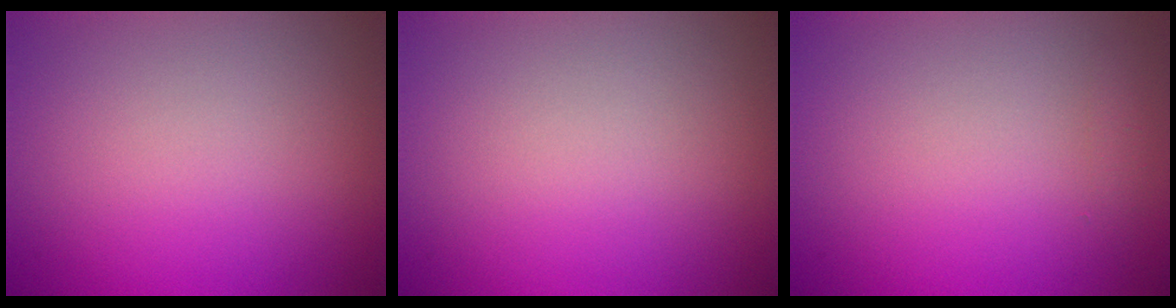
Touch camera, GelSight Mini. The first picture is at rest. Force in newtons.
{"total": 0.0}
{"total": 0.6, "press": 0.6, "slide": 0.0}